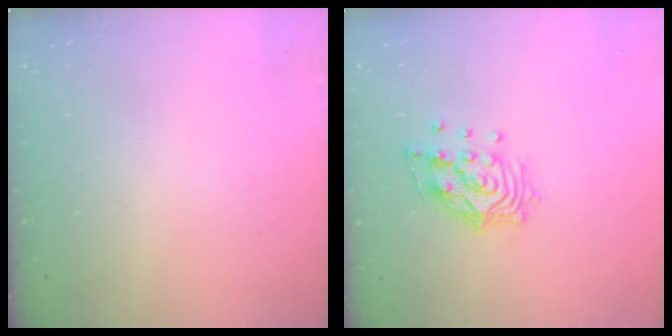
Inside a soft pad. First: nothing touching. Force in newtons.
{"total": 11.8, "press": 11.7, "slide": 1.4}